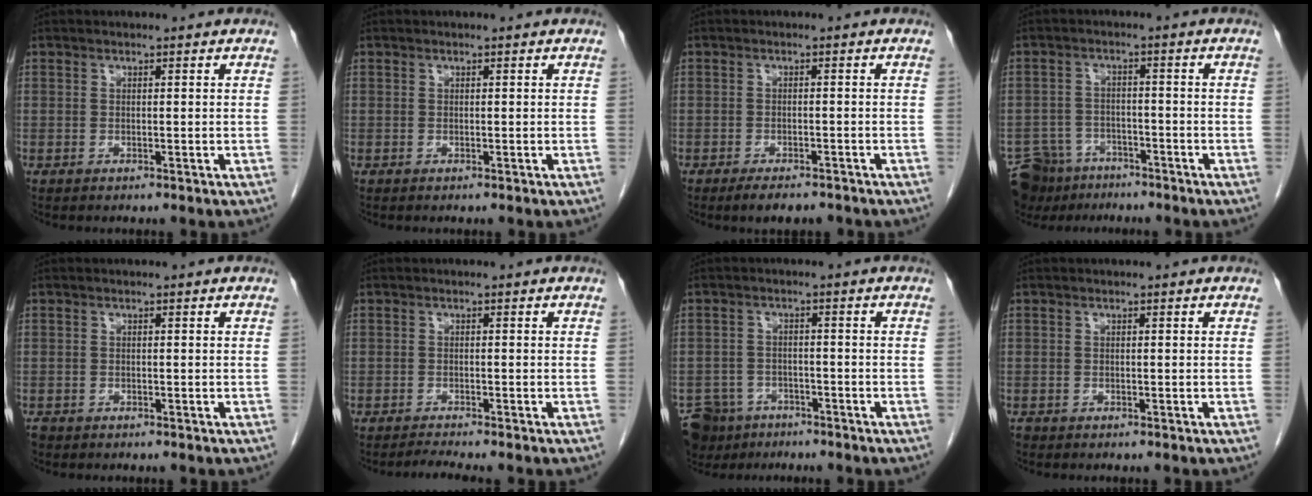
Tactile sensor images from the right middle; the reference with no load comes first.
{"total": 0.0}
{"total": 4.1, "force": [-3.3, 1.2, 2.0], "torque": [-0.030, -0.003, -0.048]}
{"total": 8.0, "force": [-6.5, 4.6, 1.3], "torque": [-0.028, 0.005, -0.104]}
{"total": 1.0, "force": [-0.8, 0.6, 0.2], "torque": [-0.010, -0.001, -0.014]}
{"total": 1.8, "force": [-1.6, -0.9, 0.4], "torque": [-0.018, -0.012, -0.029]}
{"total": 6.8, "force": [-5.3, 4.2, 0.8], "torque": [-0.018, -0.001, -0.086]}
{"total": 0.6, "force": [-0.5, 0.3, 0.0], "torque": [-0.008, 0.000, -0.011]}